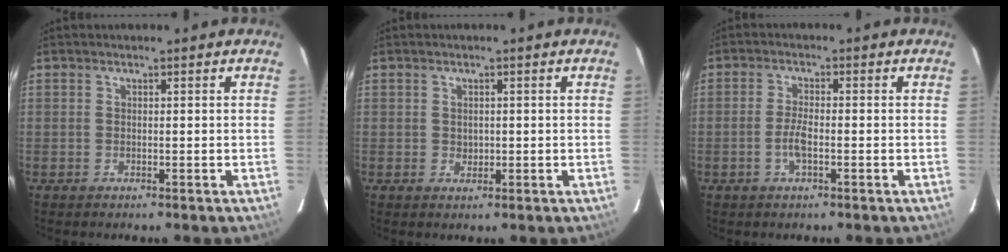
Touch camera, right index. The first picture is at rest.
{"total": 1.3, "force": [0.1, 1.2, 0.6], "torque": [-0.007, 0.002, 0.004]}
{"total": 3.4, "force": [-1.2, 0.9, 3.1], "torque": [-0.067, 0.000, -0.025]}